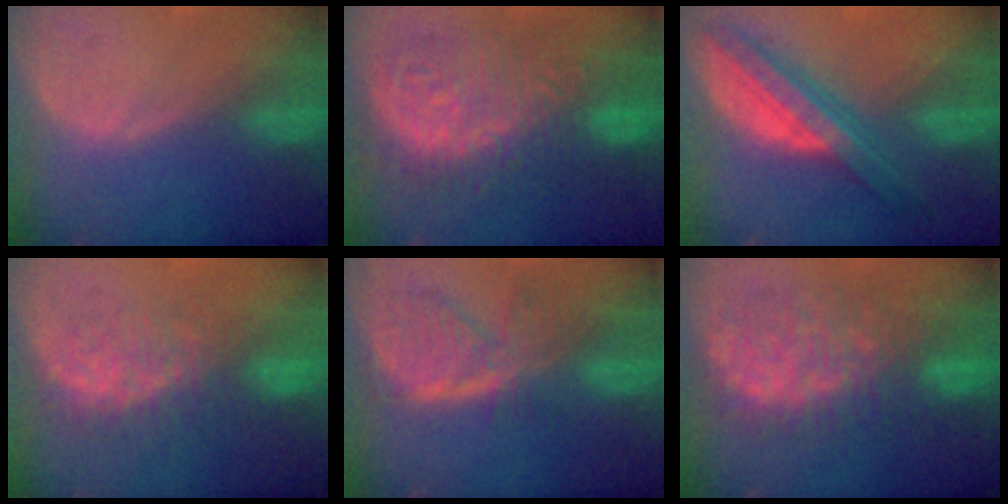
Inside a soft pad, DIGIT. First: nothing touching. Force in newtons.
{"total": 13.4, "press": 13.3, "slide": 1.2}
{"total": 8.1, "press": 8.0, "slide": 0.5}
{"total": 7.6, "press": 7.4, "slide": 1.9}
{"total": 7.9, "press": 6.9, "slide": 4.0}
{"total": 10.5, "press": 10.4, "slide": 1.2}